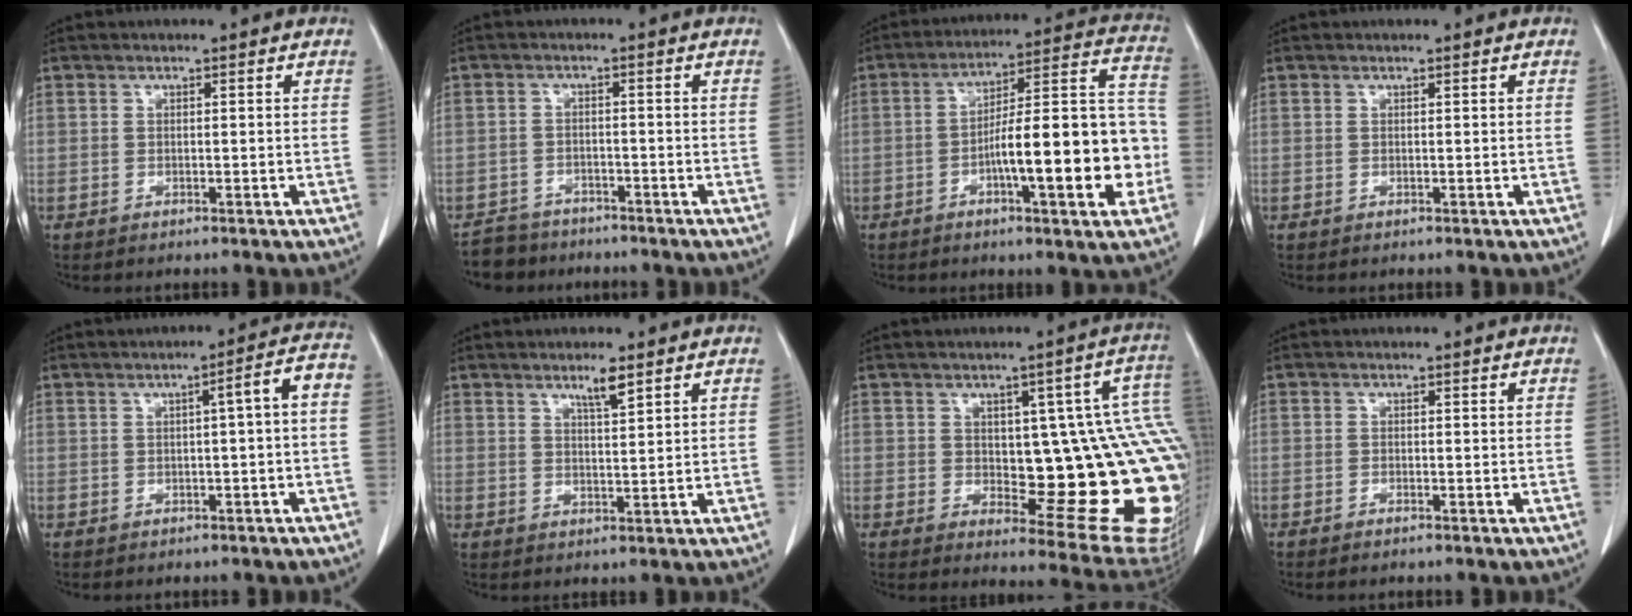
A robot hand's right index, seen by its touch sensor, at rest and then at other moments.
{"total": 4.5, "force": [-3.9, 2.2, -0.5], "torque": [0.008, 0.000, -0.068]}
{"total": 17.9, "force": [-4.8, 3.0, 17.0], "torque": [-0.241, 0.027, -0.067]}
{"total": 0.0}
{"total": 4.5, "force": [-0.4, 0.2, 4.5], "torque": [-0.056, 0.016, -0.006]}
{"total": 3.2, "force": [2.2, 0.1, 2.3], "torque": [-0.045, -0.003, 0.040]}
{"total": 19.3, "force": [-0.1, 6.3, 18.3], "torque": [-0.143, 0.015, 0.016]}
{"total": 0.8, "force": [-0.7, 0.0, 0.4], "torque": [-0.011, -0.001, -0.012]}